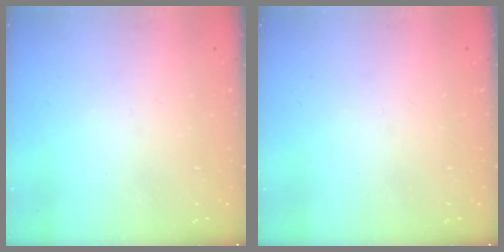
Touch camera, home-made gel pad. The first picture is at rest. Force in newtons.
{"total": 0.0}